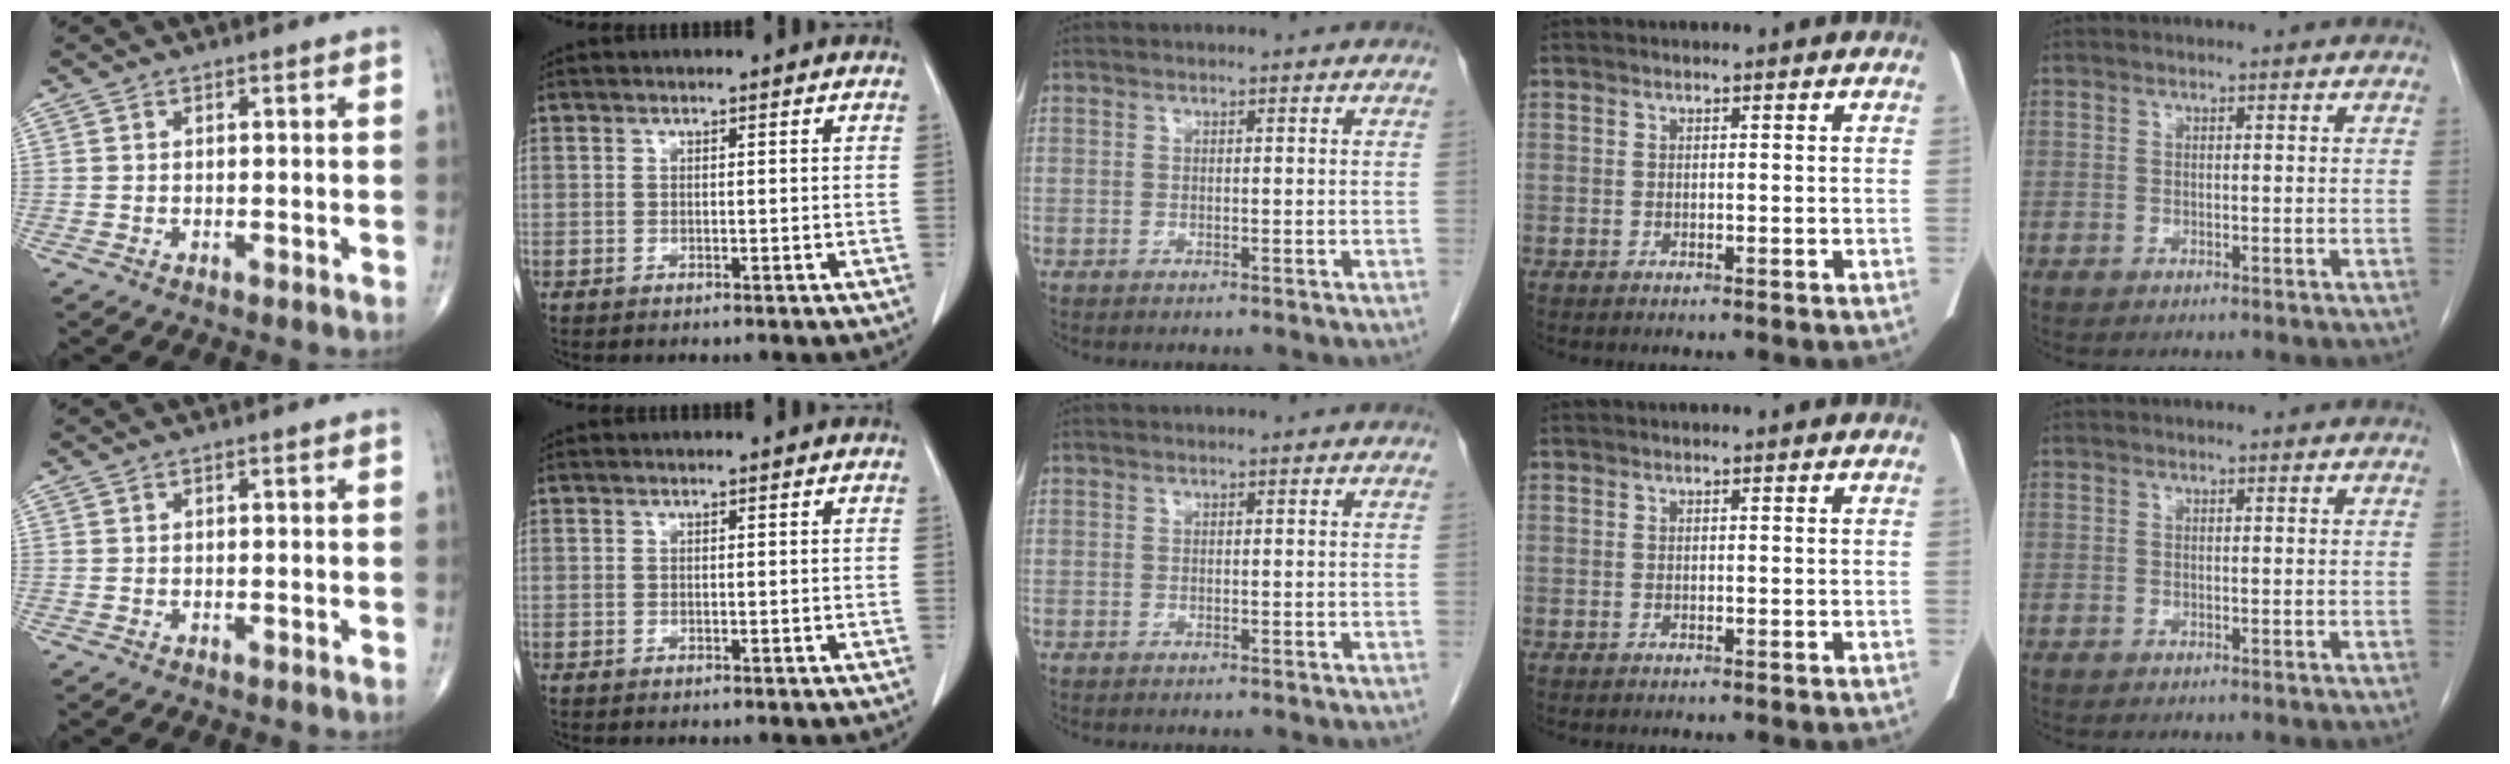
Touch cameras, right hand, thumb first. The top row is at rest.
{}